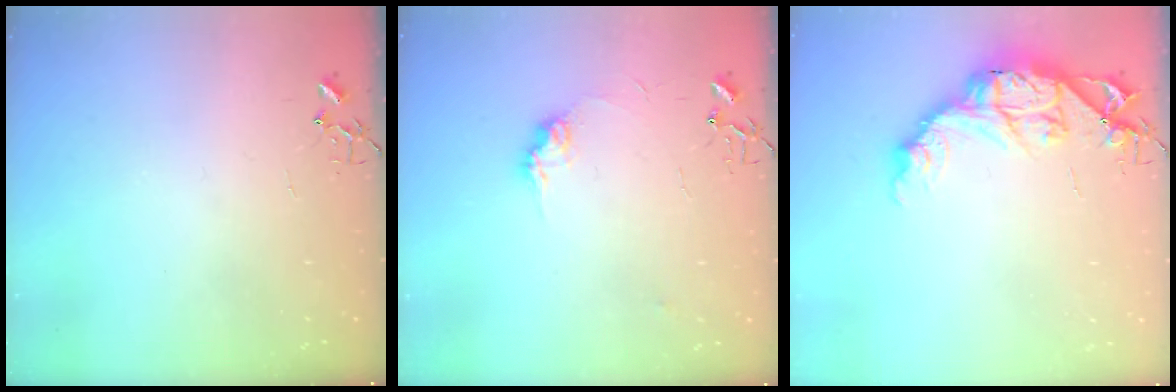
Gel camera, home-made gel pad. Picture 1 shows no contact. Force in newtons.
{"total": 8.9, "press": 8.9, "slide": 0.5}
{"total": 14.5, "press": 14.4, "slide": 1.0}